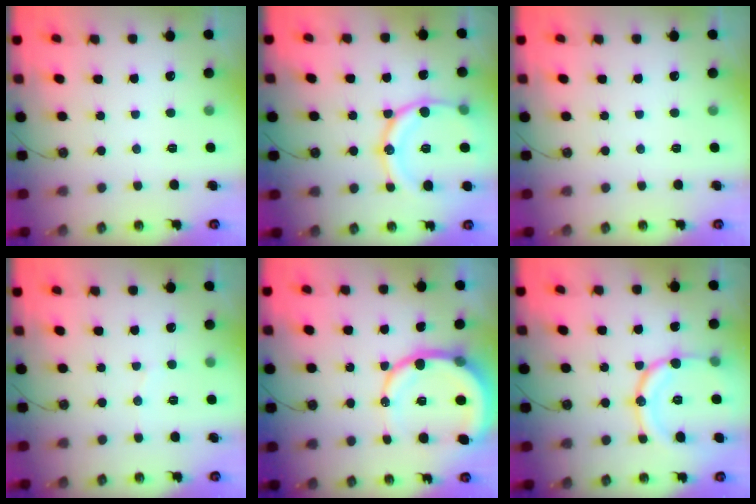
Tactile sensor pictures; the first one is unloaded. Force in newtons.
{"total": 18.4, "press": 18.0, "slide": 3.5}
{"total": 0.0}
{"total": 3.7, "press": 3.7, "slide": 0.4}
{"total": 13.1, "press": 13.0, "slide": 1.9}
{"total": 15.7, "press": 15.6, "slide": 1.5}